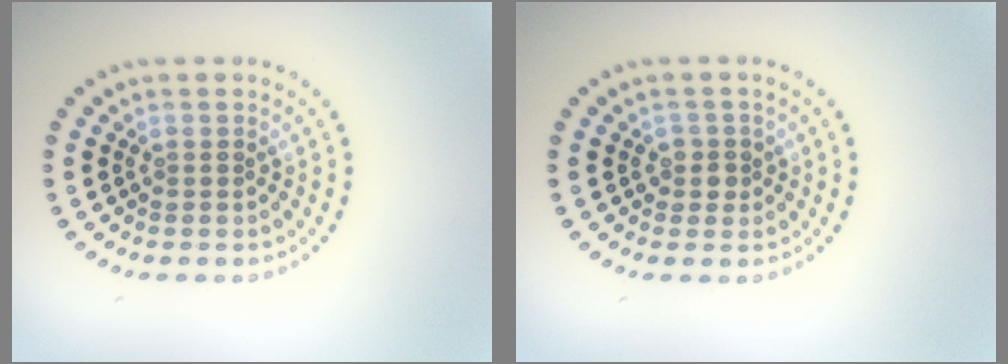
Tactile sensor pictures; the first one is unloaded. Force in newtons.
{"total": 1.5, "press": 1.3, "slide": 0.7}